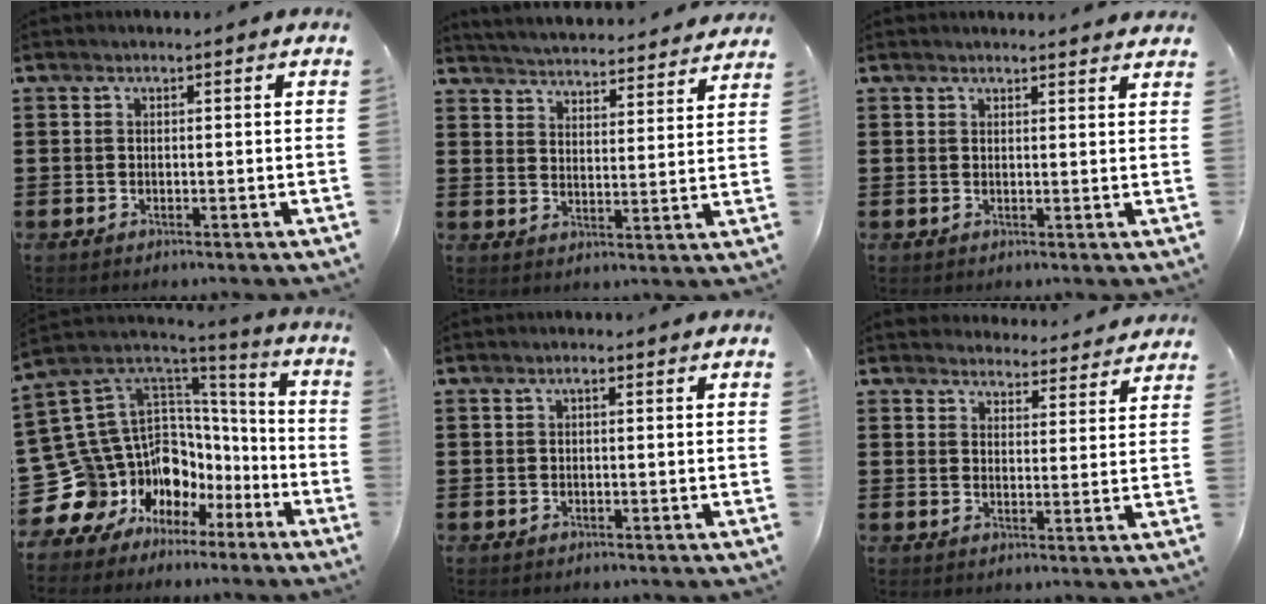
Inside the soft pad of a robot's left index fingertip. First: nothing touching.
{"total": 4.2, "force": [4.2, -0.5, -0.2], "torque": [-0.019, -0.036, 0.069]}
{"total": 1.4, "force": [1.4, 0.1, 0.2], "torque": [-0.007, 0.001, 0.027]}
{"total": 12.3, "force": [-4.4, 11.1, 2.9], "torque": [-0.110, -0.039, -0.040]}
{"total": 1.0, "force": [-0.1, 0.3, 0.9], "torque": [-0.018, 0.001, -0.001]}
{"total": 4.1, "force": [4.1, 0.4, 0.0], "torque": [-0.008, -0.023, 0.072]}